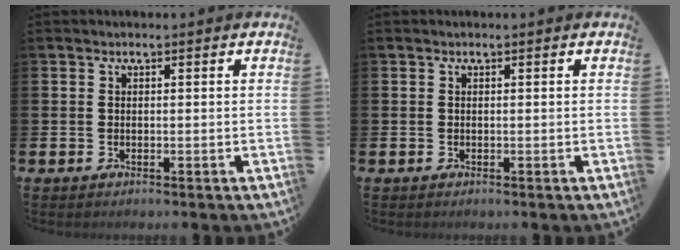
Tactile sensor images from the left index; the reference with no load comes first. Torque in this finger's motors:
{"motor_torque": [-0.03, 0.03, 0.04, -0.01]}